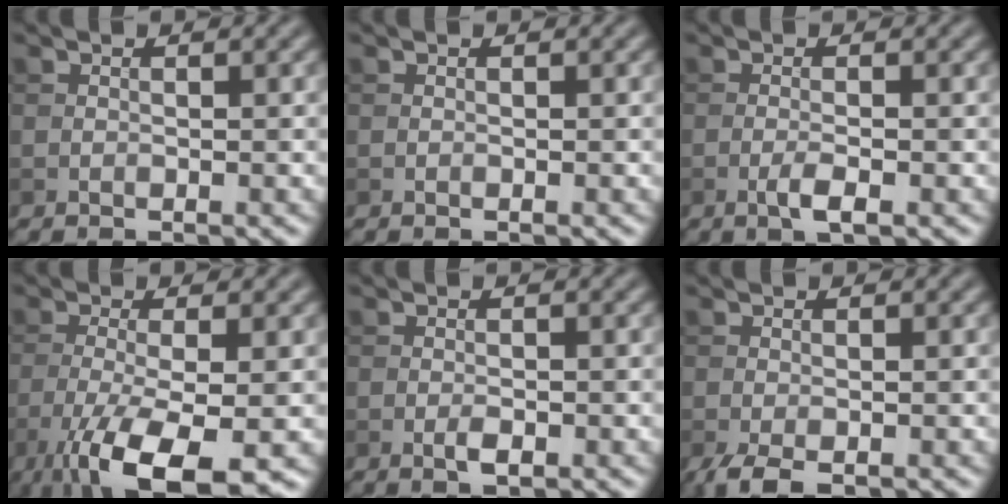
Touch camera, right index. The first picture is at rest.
{"total": 0.0}
{"total": 1.9, "force": [-0.8, 0.4, 1.7], "torque": [-0.032, -0.001, -0.018]}
{"total": 9.1, "force": [-4.7, 2.7, 7.4], "torque": [-0.146, -0.020, -0.081]}
{"total": 1.3, "force": [-0.5, 0.6, 1.1], "torque": [-0.020, -0.002, -0.010]}
{"total": 2.5, "force": [-1.4, 0.9, 1.8], "torque": [-0.041, -0.009, -0.028]}